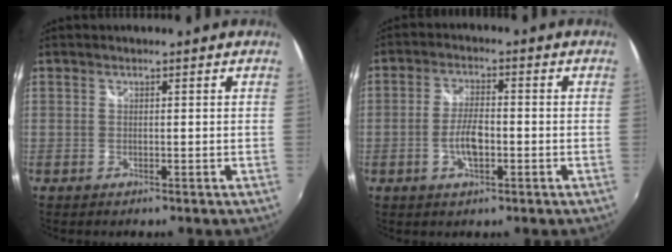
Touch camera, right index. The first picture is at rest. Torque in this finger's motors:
{"motor_torque": [-0.08, -0.04, 0.04, 0.02]}